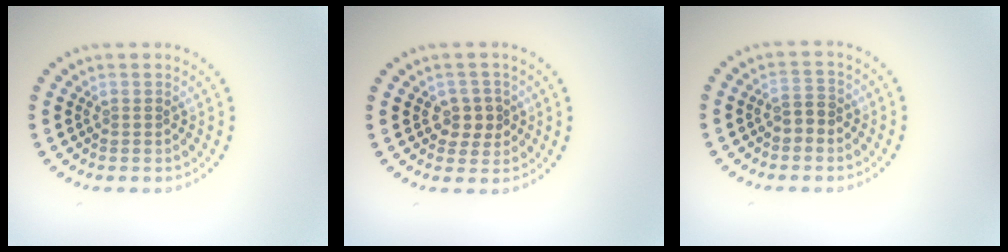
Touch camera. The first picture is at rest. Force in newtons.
{"total": 2.4, "press": 2.2, "slide": 0.8}
{"total": 1.9, "press": 1.8, "slide": 0.6}